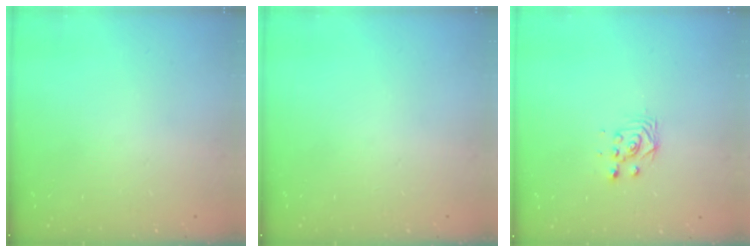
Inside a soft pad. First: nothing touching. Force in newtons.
{"total": 0.0}
{"total": 3.0, "press": 3.0, "slide": 0.2}